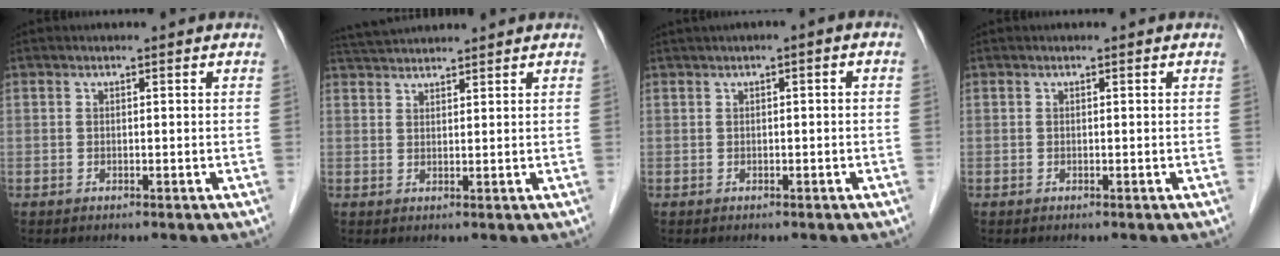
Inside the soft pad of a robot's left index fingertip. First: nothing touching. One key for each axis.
{"total": 5.4, "fx": 5.3, "fy": 0.0, "fz": 1.3, "tx": -0.030, "ty": 0.034, "tz": 0.092}
{"total": 1.4, "fx": 0.0, "fy": 0.3, "fz": 1.4, "tx": -0.024, "ty": 0.007, "tz": 0.000}
{"total": 0.0}